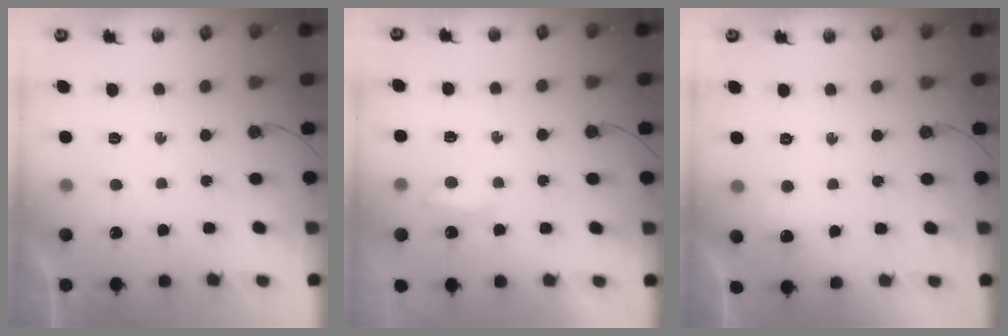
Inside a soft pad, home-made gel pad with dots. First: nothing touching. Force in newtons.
{"total": 3.9, "press": 3.9, "slide": 0.7}
{"total": 13.2, "press": 4.5, "slide": 12.4}